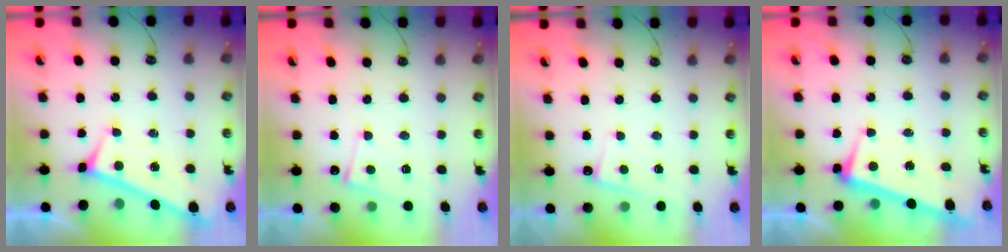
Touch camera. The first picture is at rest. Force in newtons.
{"total": 4.2, "press": 4.2, "slide": 0.4}
{"total": 0.7, "press": 0.7, "slide": 0.3}
{"total": 2.2, "press": 2.1, "slide": 0.9}